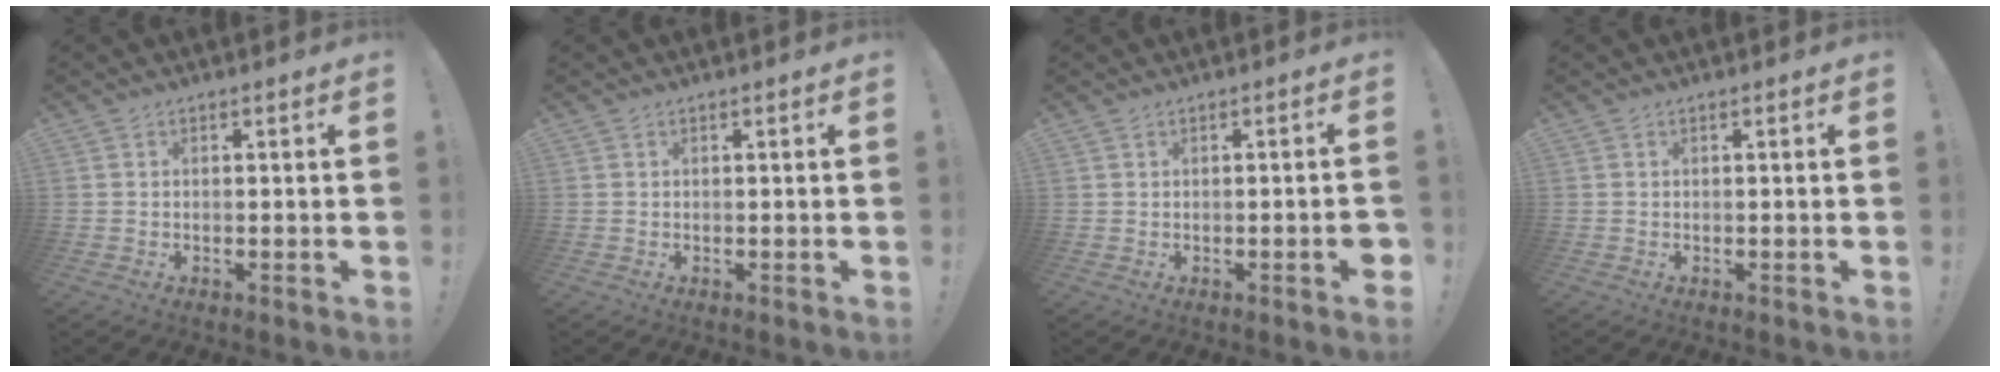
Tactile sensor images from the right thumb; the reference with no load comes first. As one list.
[{"total": 0.0}, {"total": 2.4, "force": [-1.1, 0.1, 2.1], "torque": [-0.026, -0.003, -0.018]}, {"total": 0.0}]